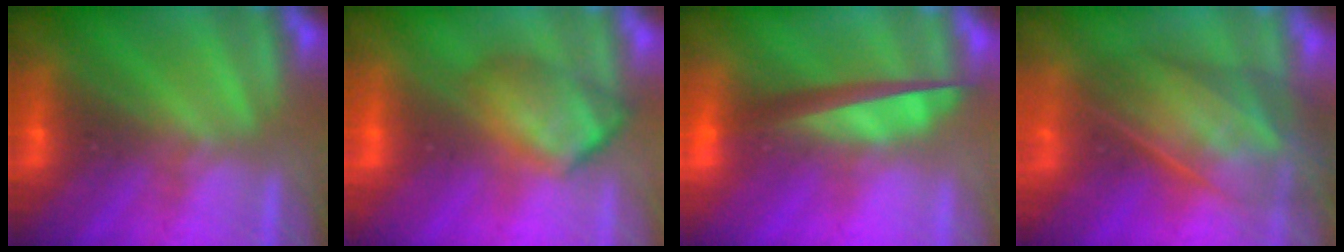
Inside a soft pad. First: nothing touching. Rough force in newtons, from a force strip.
{"total": 5.0}
{"total": 7.0}
{"total": 5.6}